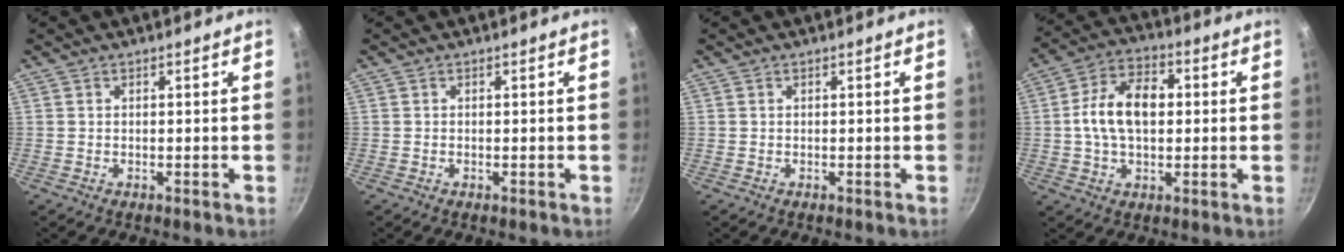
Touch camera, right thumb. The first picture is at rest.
{"total": 0.0}
{"total": 0.0}
{"total": 12.1, "force": [0.8, 7.5, 9.5], "torque": [-0.164, 0.021, 0.008]}